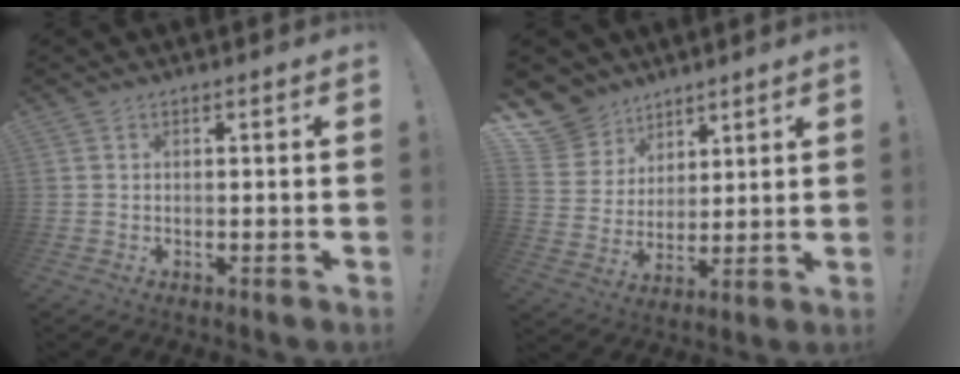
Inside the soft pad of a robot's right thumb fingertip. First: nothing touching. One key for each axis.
{"total": 10.4, "fx": 6.9, "fy": 7.6, "fz": 1.2, "tx": -0.035, "ty": -0.054, "tz": 0.143}